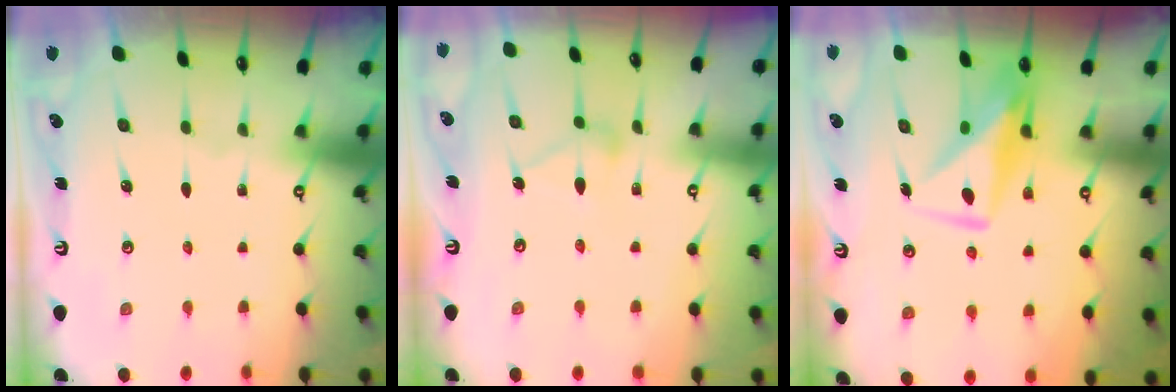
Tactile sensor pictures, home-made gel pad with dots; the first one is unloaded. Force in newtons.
{"total": 8.1, "press": 8.1, "slide": 0.4}
{"total": 10.2, "press": 10.2, "slide": 0.8}